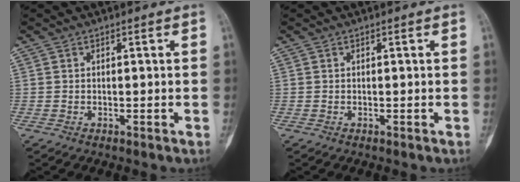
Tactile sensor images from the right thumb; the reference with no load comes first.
{"total": 0.0}